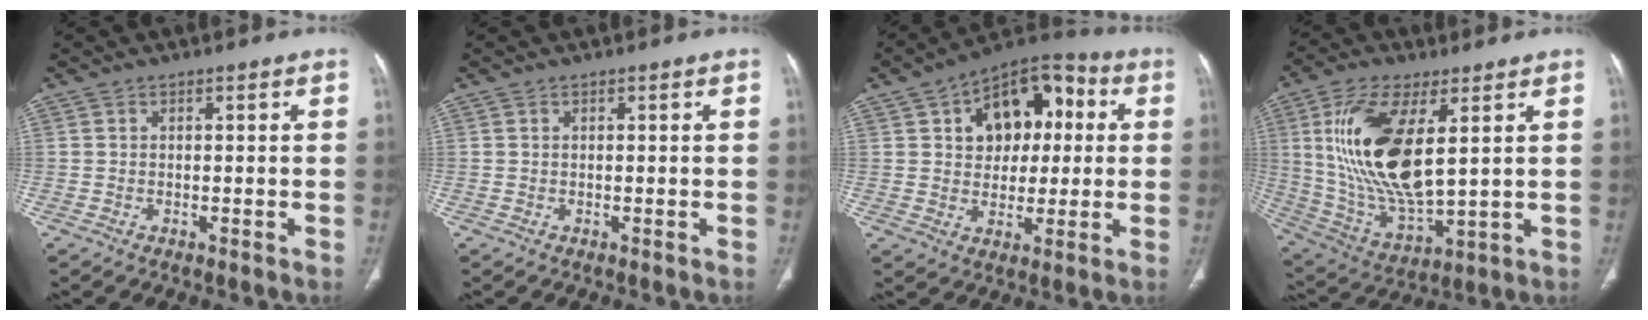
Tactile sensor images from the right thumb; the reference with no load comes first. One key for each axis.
{"total": 0.0}
{"total": 15.8, "fx": 3.8, "fy": 10.5, "fz": 11.2, "tx": -0.112, "ty": 0.021, "tz": 0.052}
{"total": 19.9, "fx": 4.7, "fy": 8.4, "fz": 17.5, "tx": -0.346, "ty": -0.025, "tz": 0.097}